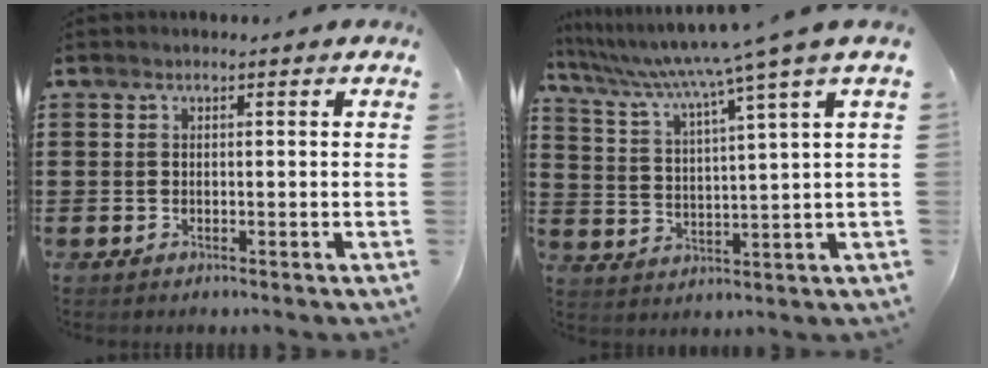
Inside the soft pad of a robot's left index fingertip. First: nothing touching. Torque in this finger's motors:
{"motor_torque": [1.24, -0.90, 1.00, 0.21]}